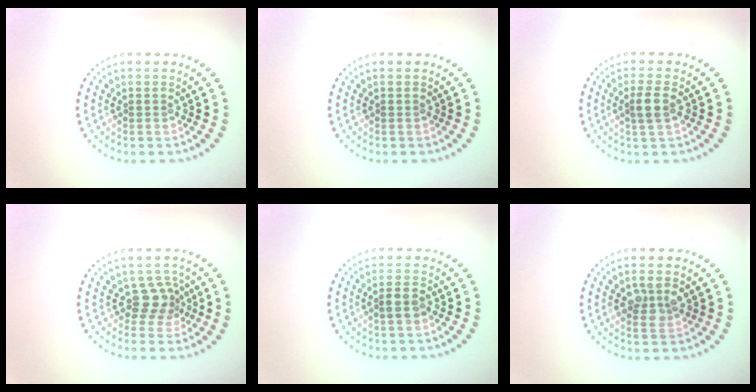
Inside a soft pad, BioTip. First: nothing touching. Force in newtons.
{"total": 0.0}
{"total": 1.9, "press": 1.7, "slide": 0.8}
{"total": 2.4, "press": 1.8, "slide": 1.6}
{"total": 1.8, "press": 1.8, "slide": 0.4}
{"total": 2.6, "press": 2.5, "slide": 0.7}